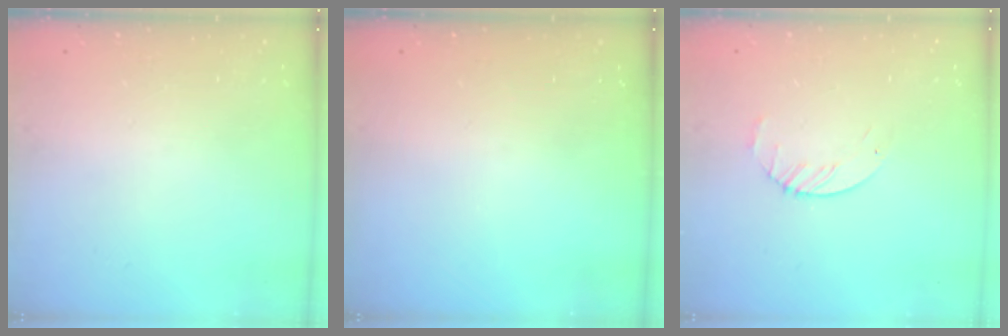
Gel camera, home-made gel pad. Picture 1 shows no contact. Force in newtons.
{"total": 0.0}
{"total": 3.1, "press": 3.1, "slide": 0.4}